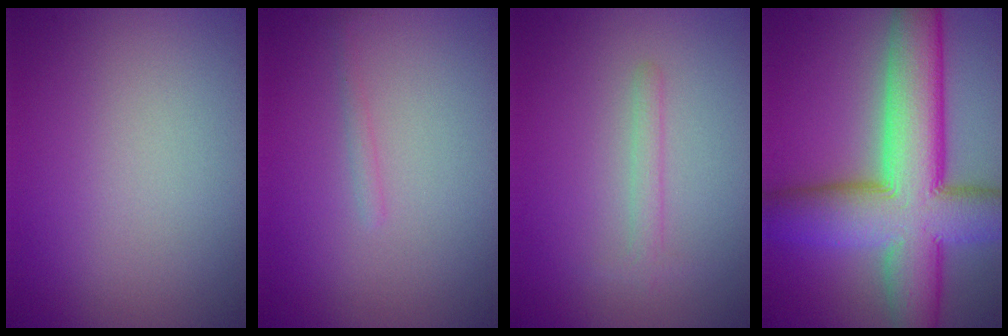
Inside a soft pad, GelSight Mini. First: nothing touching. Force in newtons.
{"total": 0.6, "press": 0.6, "slide": 0.0}
{"total": 1.2, "press": 1.2, "slide": 0.1}
{"total": 12.6, "press": 12.6, "slide": 0.6}